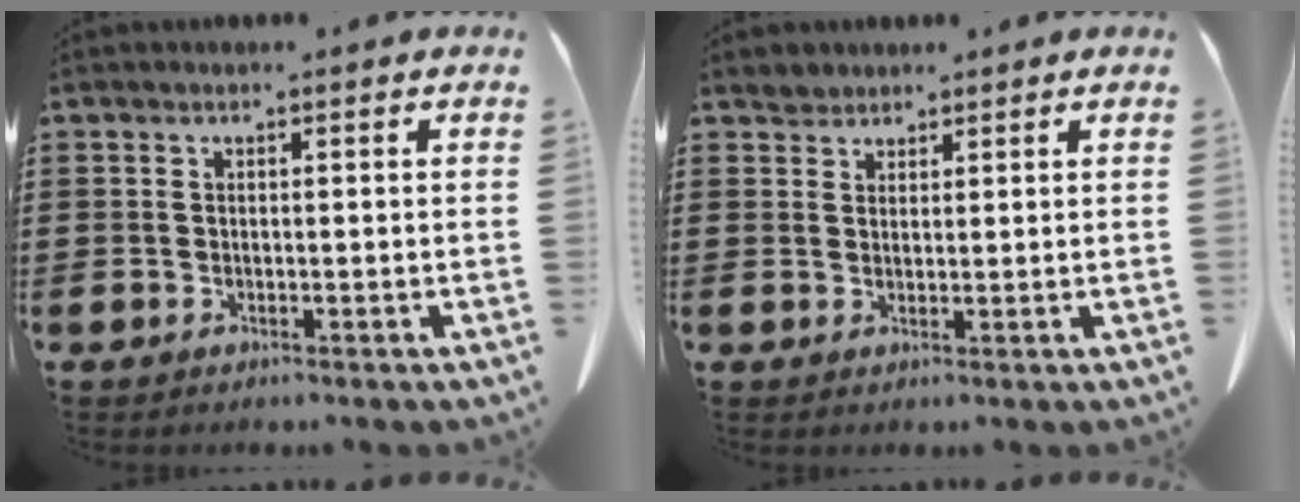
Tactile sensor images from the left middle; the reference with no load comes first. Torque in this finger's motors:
{"motor_torque": [0.43, 0.42, 0.00, 0.01]}